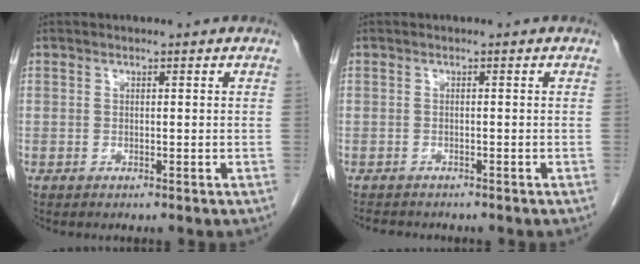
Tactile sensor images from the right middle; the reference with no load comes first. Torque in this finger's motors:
{"motor_torque": [0.39, -0.04, 0.01, 0.00]}